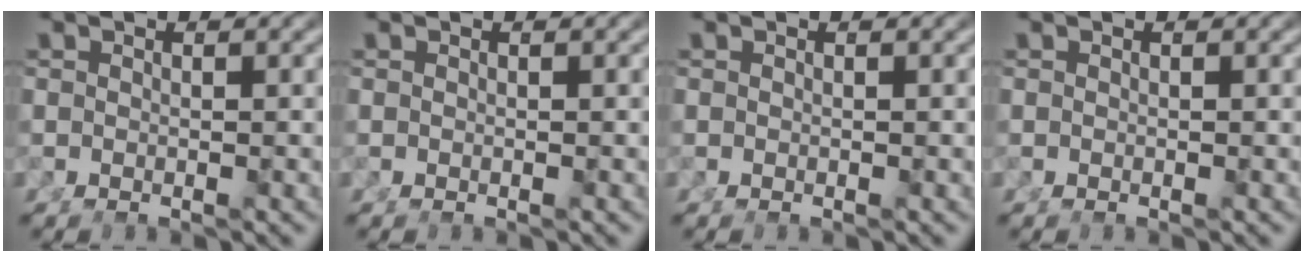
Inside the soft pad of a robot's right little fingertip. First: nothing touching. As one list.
[{"total": 0.0}, {"total": 0.0}, {"total": 0.0}]